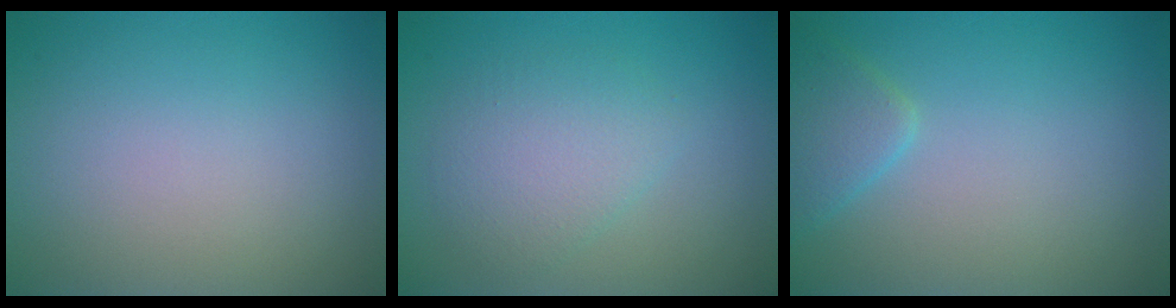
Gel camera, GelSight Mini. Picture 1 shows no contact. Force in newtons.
{"total": 3.1, "press": 3.1, "slide": 0.1}
{"total": 2.3, "press": 2.3, "slide": 0.1}